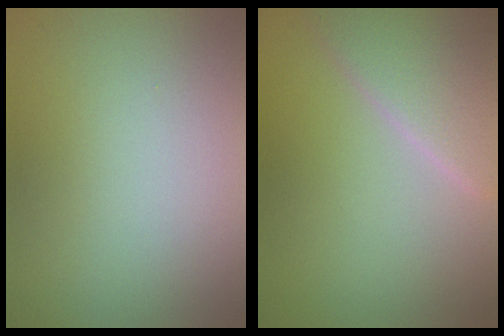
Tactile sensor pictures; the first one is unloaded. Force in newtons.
{"total": 5.1, "press": 5.1, "slide": 0.4}